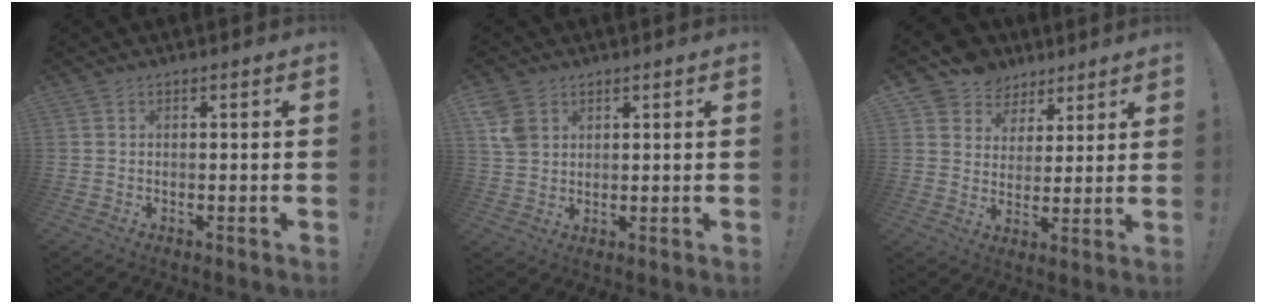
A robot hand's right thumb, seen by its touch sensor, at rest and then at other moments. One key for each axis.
{"total": 6.1, "fx": 2.8, "fy": 4.8, "fz": 2.6, "tx": -0.046, "ty": -0.007, "tz": 0.055}
{"total": 8.3, "fx": 5.0, "fy": 6.5, "fz": 0.9, "tx": -0.015, "ty": -0.038, "tz": 0.101}